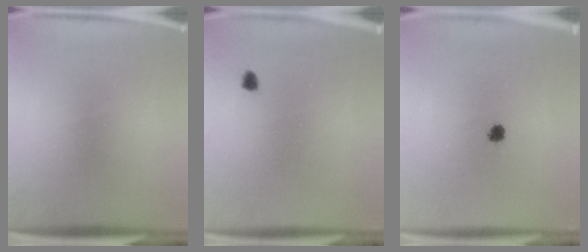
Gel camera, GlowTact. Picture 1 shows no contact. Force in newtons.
{"total": 1.0}
{"total": 2.1}